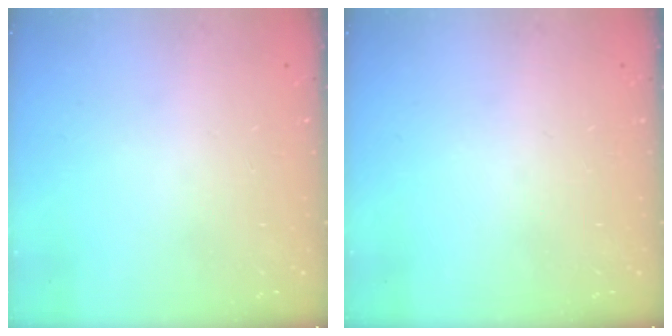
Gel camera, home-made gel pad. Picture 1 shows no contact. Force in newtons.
{"total": 0.0}